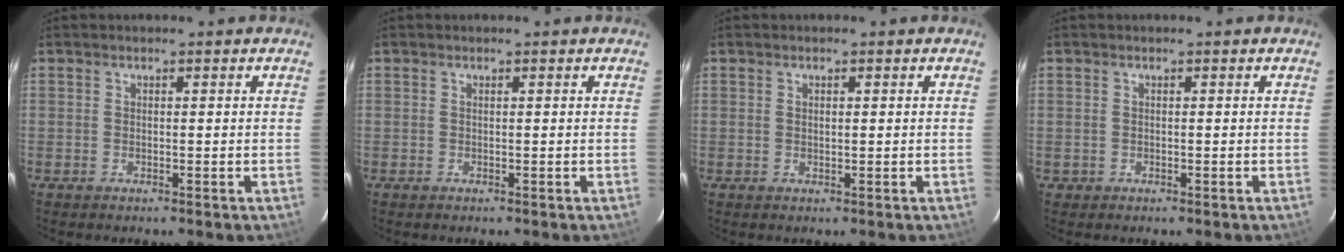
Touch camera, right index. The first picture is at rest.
{"total": 0.0}
{"total": 0.9, "force": [0.3, 0.4, 0.7], "torque": [-0.012, 0.002, 0.006]}
{"total": 0.9, "force": [-0.2, 0.8, 0.0], "torque": [0.001, 0.002, 0.000]}